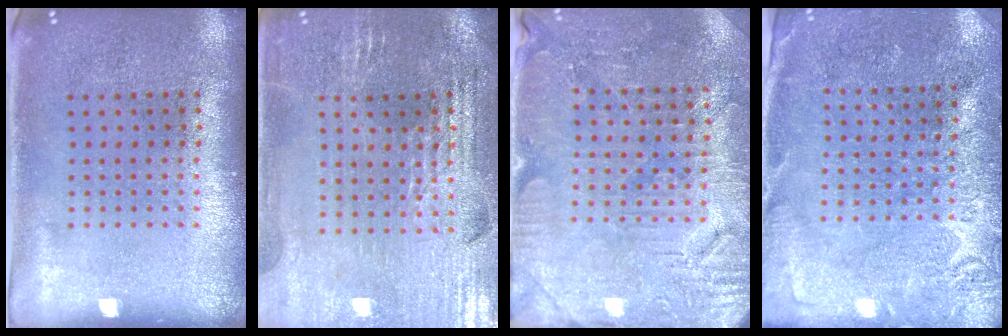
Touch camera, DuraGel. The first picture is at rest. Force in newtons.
{"total": 2.7, "press": 2.7, "slide": 0.5}
{"total": 3.3, "press": 3.2, "slide": 0.3}
{"total": 2.8, "press": 2.8, "slide": 0.3}